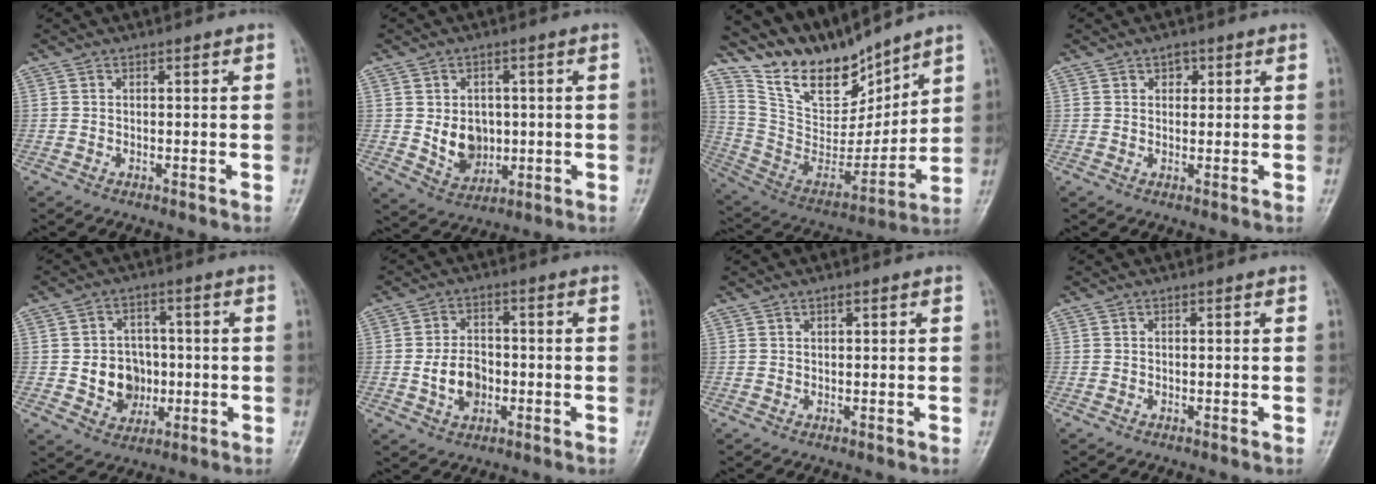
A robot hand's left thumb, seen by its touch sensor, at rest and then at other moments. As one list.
[{"total": 7.9, "force": [0.1, 6.3, 4.7], "torque": [-0.044, -0.007, 0.015]}, {"total": 17.9, "force": [15.6, 6.3, 6.2], "torque": [-0.070, -0.090, 0.301]}, {"total": 2.4, "force": [1.1, 1.7, 1.3], "torque": [-0.005, -0.002, 0.013]}, {"total": 8.9, "force": [-0.8, 7.7, 4.5], "torque": [-0.030, 0.009, -0.008]}, {"total": 7.0, "force": [-1.3, 5.1, 4.7], "torque": [-0.062, 0.012, -0.023]}, {"total": 0.9, "force": [0.6, 0.4, 0.6], "torque": [-0.008, -0.002, 0.009]}, {"total": 0.0}]